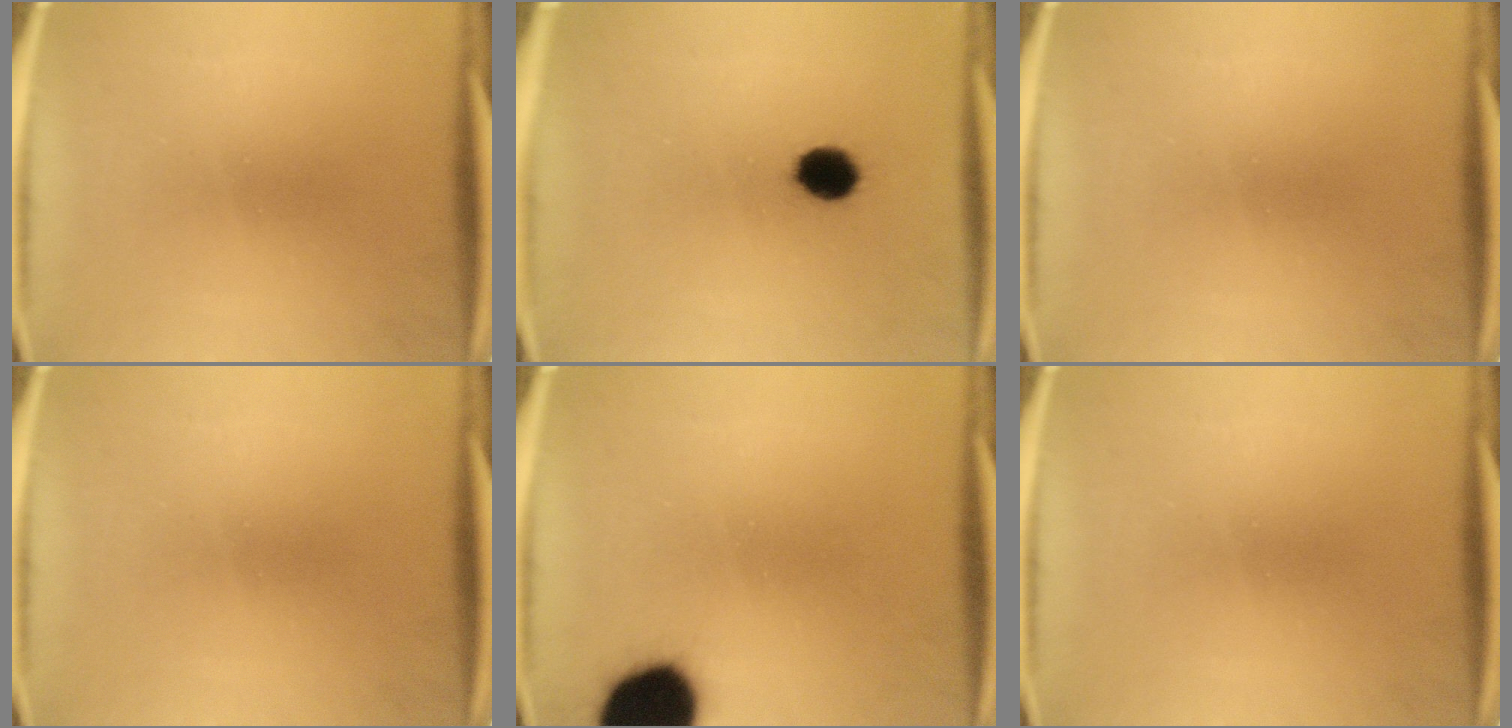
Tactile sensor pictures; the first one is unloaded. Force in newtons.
{"total": 5.9}
{"total": 0.0}
{"total": 0.0}
{"total": 18.1}
{"total": 0.0}